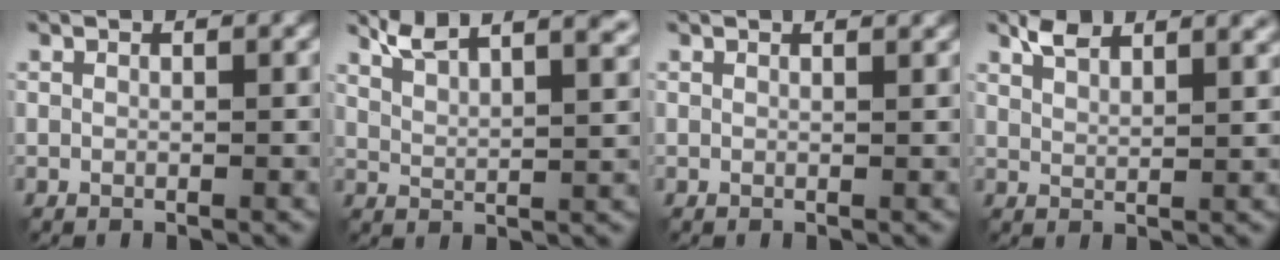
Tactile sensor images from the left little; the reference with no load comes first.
{"total": 6.8, "force": [5.1, 1.9, 4.2], "torque": [-0.061, 0.022, 0.070]}
{"total": 1.3, "force": [1.1, 0.3, 0.5], "torque": [-0.006, -0.001, 0.009]}
{"total": 3.7, "force": [2.9, 1.0, 2.1], "torque": [-0.037, 0.007, 0.052]}